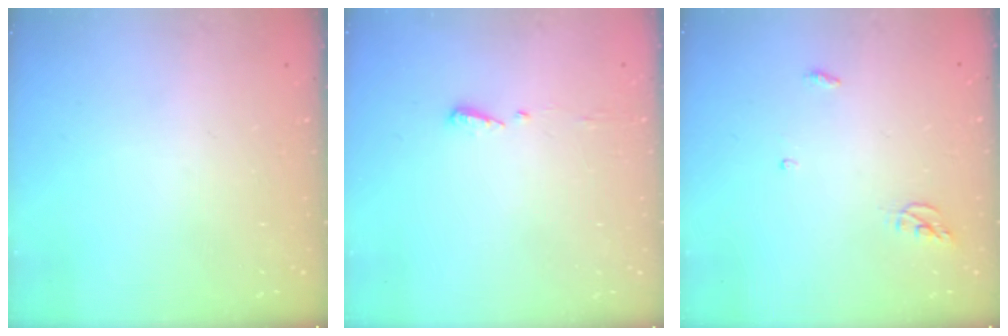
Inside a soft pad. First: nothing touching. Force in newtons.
{"total": 4.0, "press": 3.9, "slide": 0.5}
{"total": 3.9, "press": 3.8, "slide": 0.3}